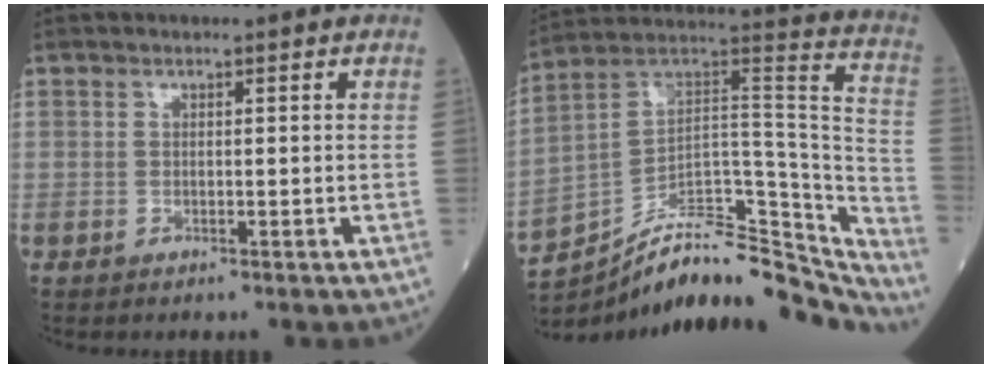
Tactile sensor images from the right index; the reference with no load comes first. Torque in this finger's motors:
{"motor_torque": [-0.45, -1.12, -0.53, -0.11]}